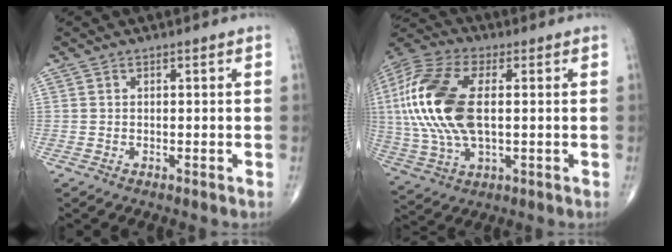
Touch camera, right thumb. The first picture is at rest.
{"total": 21.2, "force": [1.9, 10.8, 18.2], "torque": [-0.413, 0.003, 0.032]}